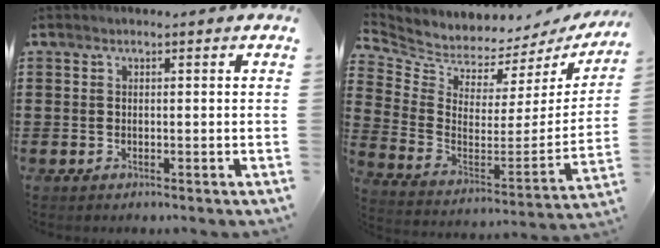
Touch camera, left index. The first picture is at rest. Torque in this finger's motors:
{"motor_torque": [2.14, 0.00, 0.25, -0.01]}